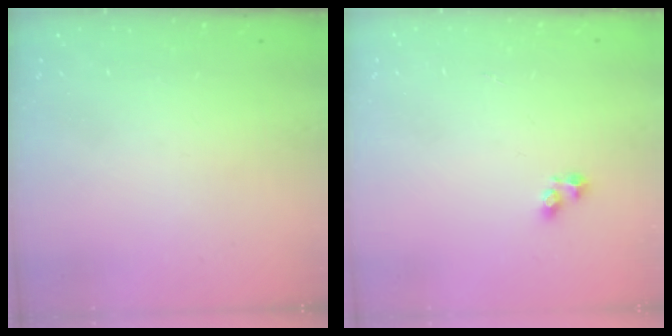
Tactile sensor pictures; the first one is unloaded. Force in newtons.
{"total": 2.6, "press": 2.6, "slide": 0.2}